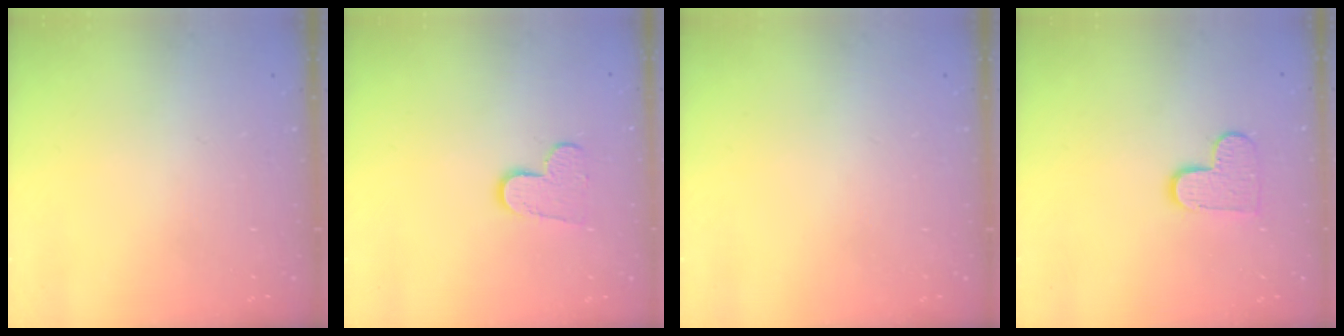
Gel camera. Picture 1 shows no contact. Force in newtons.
{"total": 8.3, "press": 8.2, "slide": 0.5}
{"total": 0.0}
{"total": 8.3, "press": 8.2, "slide": 0.5}